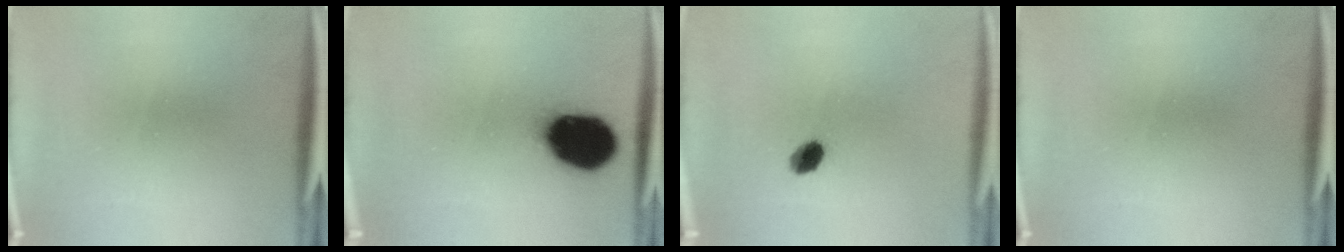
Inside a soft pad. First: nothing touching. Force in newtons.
{"total": 18.6}
{"total": 3.4}
{"total": 0.0}